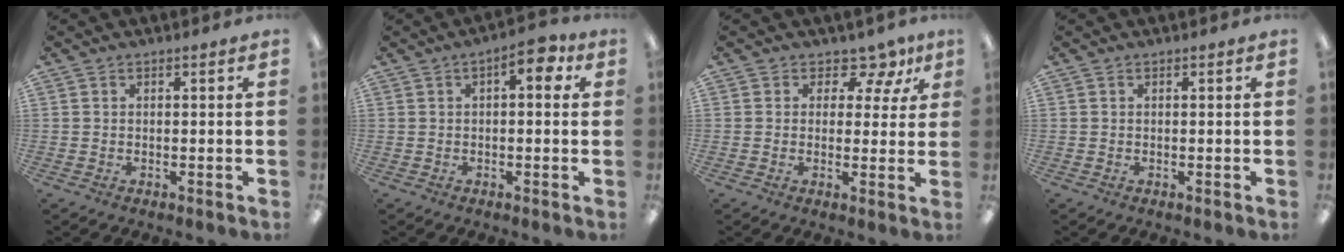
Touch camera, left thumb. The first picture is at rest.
{"total": 6.1, "force": [2.0, 2.6, 5.1], "torque": [-0.061, -0.006, 0.025]}
{"total": 6.9, "force": [4.2, 4.4, 3.1], "torque": [-0.041, -0.028, 0.074]}
{"total": 0.0}